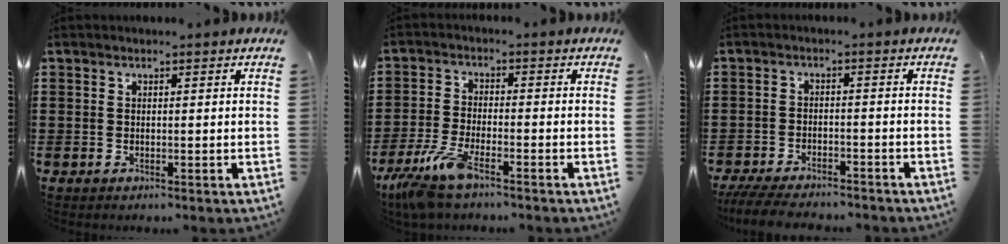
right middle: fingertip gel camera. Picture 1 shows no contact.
{"total": 6.8, "force": [-5.1, 1.0, 4.5], "torque": [-0.111, -0.018, -0.100]}
{"total": 4.6, "force": [-4.4, 0.5, 1.2], "torque": [-0.033, -0.004, -0.090]}